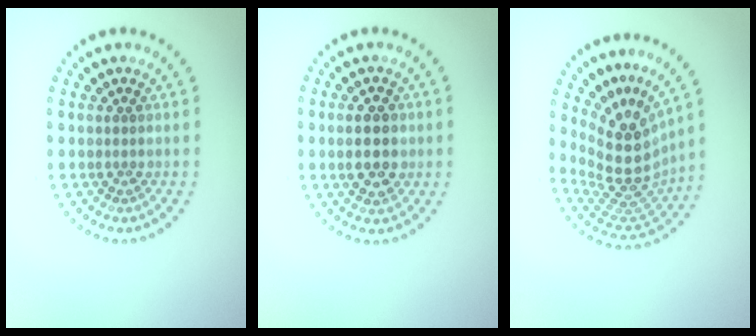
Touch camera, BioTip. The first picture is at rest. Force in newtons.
{"total": 4.6, "press": 4.6, "slide": 0.2}
{"total": 5.4, "press": 4.0, "slide": 3.7}